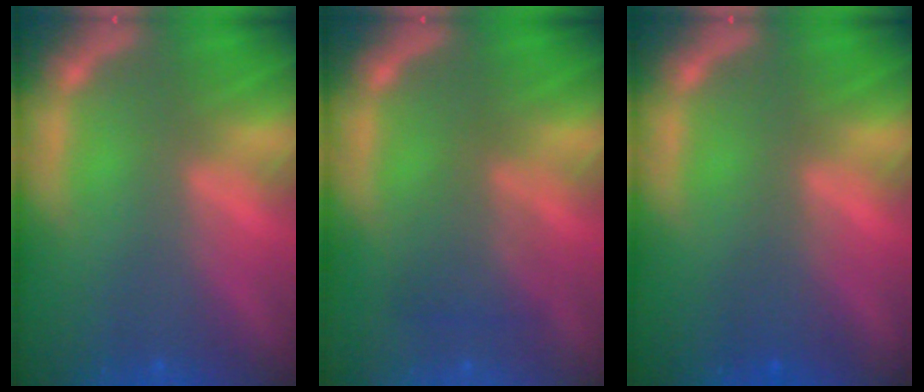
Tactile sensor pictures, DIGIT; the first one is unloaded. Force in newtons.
{"total": 3.0}
{"total": 1.5}